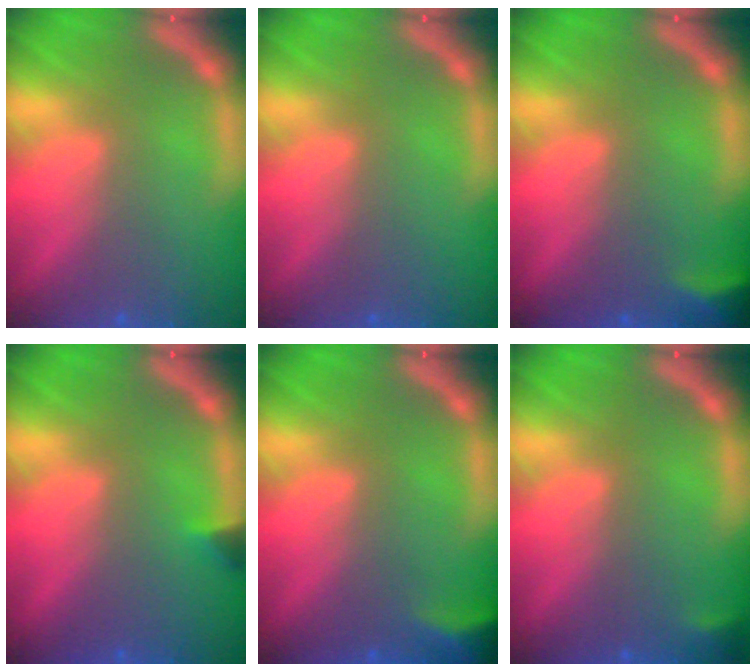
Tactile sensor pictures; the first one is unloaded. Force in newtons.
{"total": 0.0}
{"total": 2.4}
{"total": 0.9}
{"total": 2.9}
{"total": 0.9}